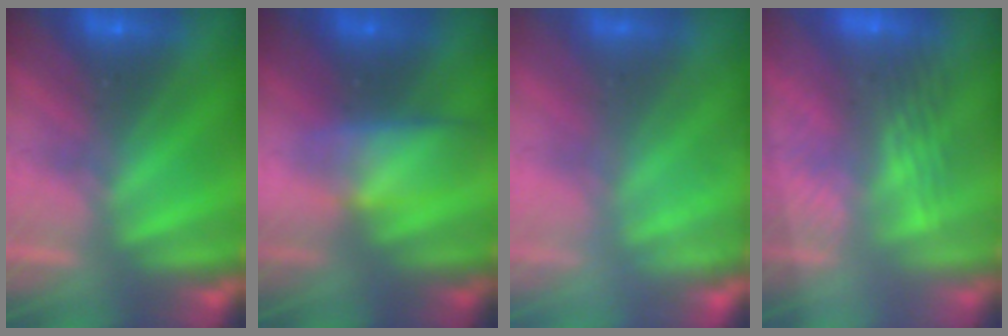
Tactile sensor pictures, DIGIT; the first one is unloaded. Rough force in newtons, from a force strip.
{"total": 2.9}
{"total": 2.4}
{"total": 2.9}